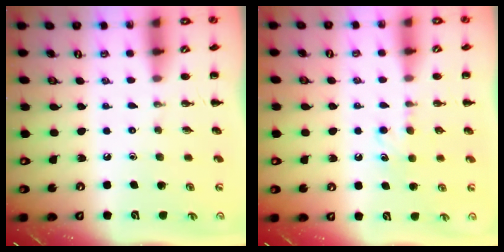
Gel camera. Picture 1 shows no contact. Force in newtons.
{"total": 5.1, "press": 4.9, "slide": 1.5}